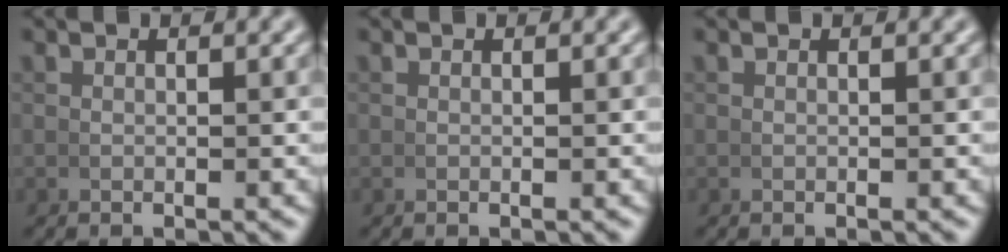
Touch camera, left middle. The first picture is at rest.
{"total": 0.0}
{"total": 0.0}